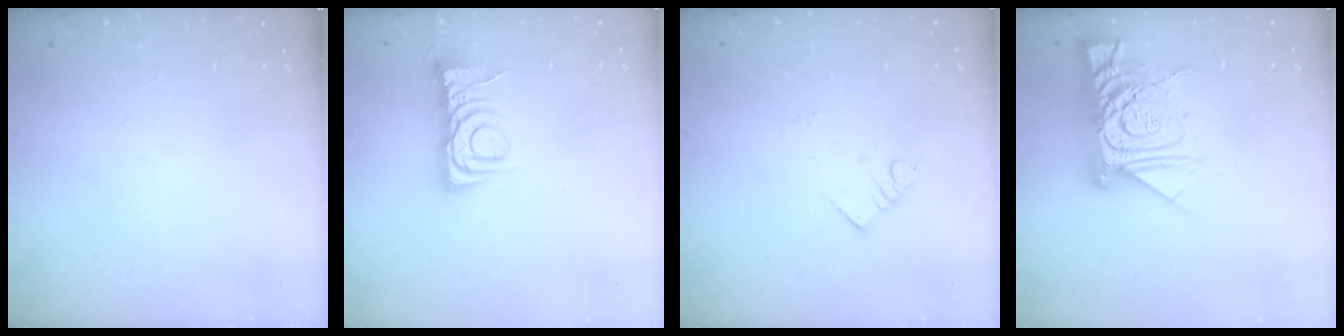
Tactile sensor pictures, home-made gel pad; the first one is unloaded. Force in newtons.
{"total": 6.8, "press": 6.8, "slide": 0.6}
{"total": 2.6, "press": 2.6, "slide": 0.1}
{"total": 15.3, "press": 15.2, "slide": 1.3}